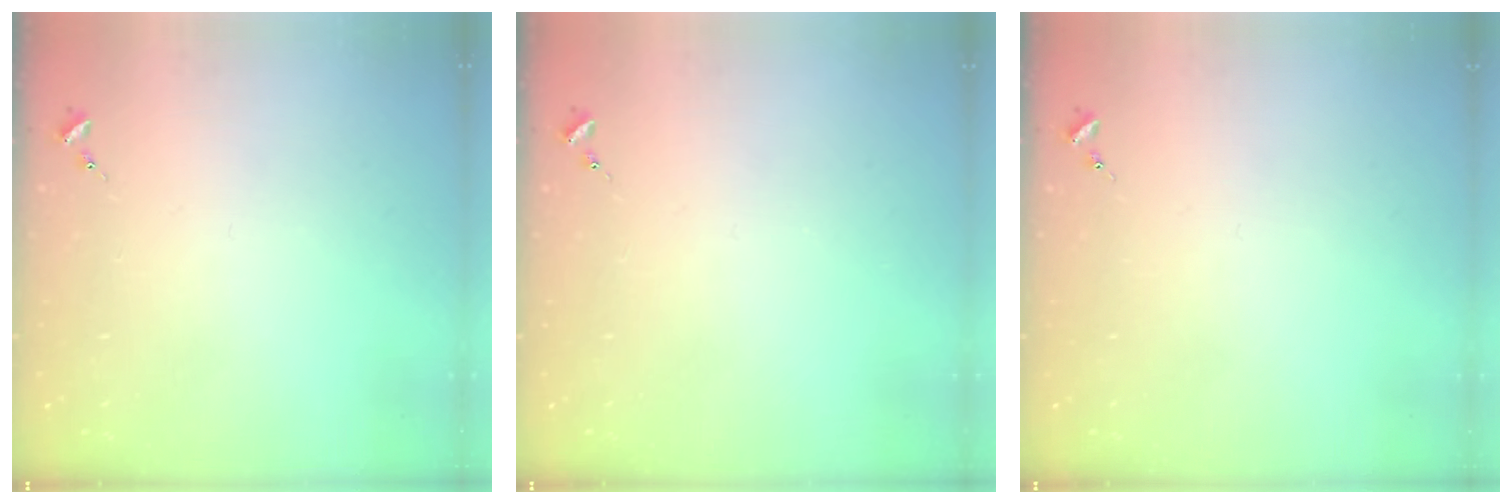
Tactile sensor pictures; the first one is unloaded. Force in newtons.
{"total": 0.0}
{"total": 0.0}